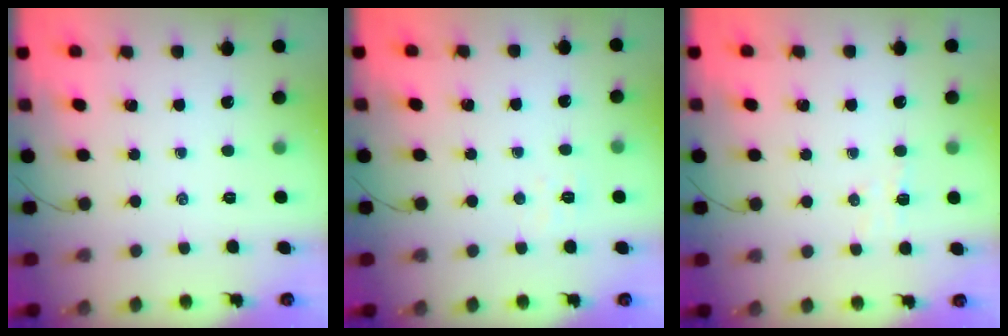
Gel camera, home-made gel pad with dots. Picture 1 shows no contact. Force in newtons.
{"total": 2.5, "press": 2.4, "slide": 0.7}
{"total": 4.3, "press": 4.2, "slide": 1.0}